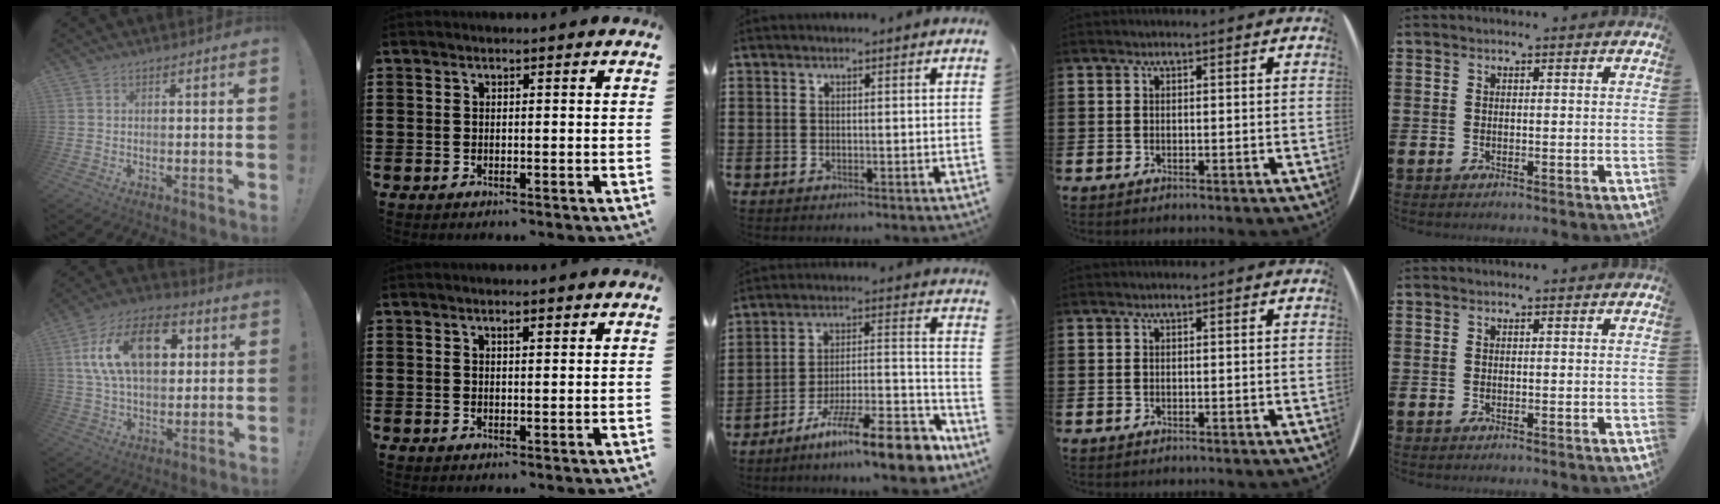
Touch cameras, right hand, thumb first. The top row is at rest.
{"thumb": {"total": 19.9, "force": [5.8, 12.1, 14.8], "torque": [-0.244, 0.000, 0.101]}, "index": {"total": 1.3, "force": [0.6, 0.4, 1.0], "torque": [-0.013, 0.000, 0.008]}, "middle": {"total": 13.8, "force": [-10.5, 1.5, 8.8], "torque": [-0.130, 0.034, -0.185]}}